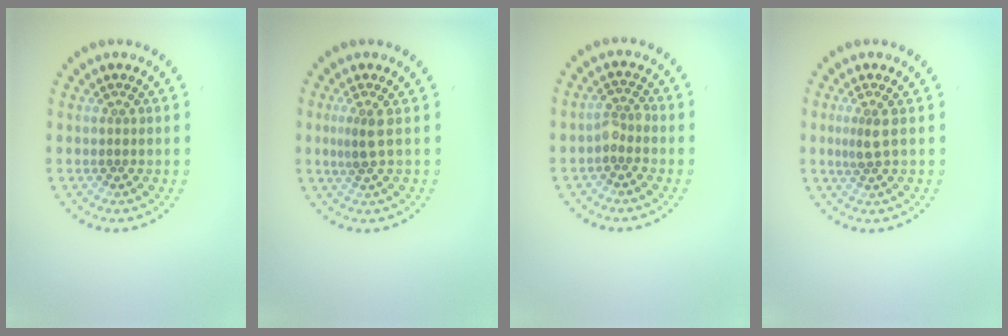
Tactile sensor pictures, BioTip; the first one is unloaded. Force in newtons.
{"total": 1.8, "press": 1.3, "slide": 1.2}
{"total": 1.8, "press": 1.5, "slide": 1.0}
{"total": 1.9, "press": 1.3, "slide": 1.3}